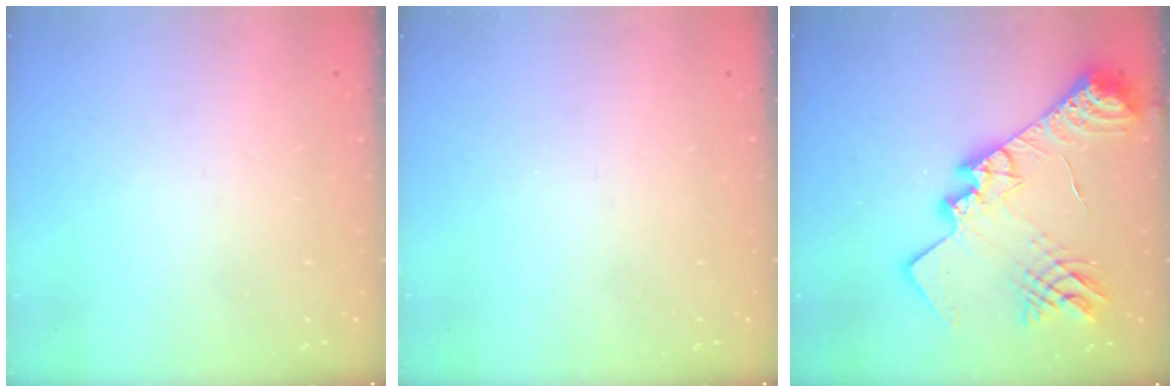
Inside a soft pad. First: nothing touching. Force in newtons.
{"total": 0.0}
{"total": 28.3, "press": 28.2, "slide": 2.8}